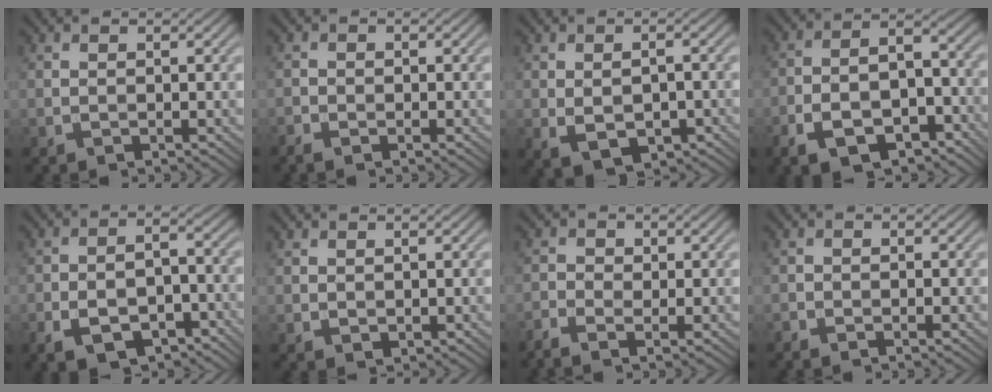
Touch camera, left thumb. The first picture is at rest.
{"total": 1.5, "force": [-1.2, 0.6, 0.8], "torque": [-0.017, -0.004, -0.026]}
{"total": 5.3, "force": [-1.5, 3.1, 3.9], "torque": [-0.072, -0.018, -0.016]}
{"total": 11.2, "force": [-6.5, 5.5, 7.3], "torque": [-0.132, -0.019, -0.111]}
{"total": 8.9, "force": [-5.0, 4.6, 5.7], "torque": [-0.097, -0.009, -0.079]}
{"total": 0.7, "force": [0.4, 0.4, 0.3], "torque": [-0.007, -0.004, 0.012]}
{"total": 2.5, "force": [-1.5, 1.2, 1.6], "torque": [-0.035, -0.002, -0.035]}
{"total": 1.2, "force": [-1.0, 0.4, 0.4], "torque": [-0.010, -0.004, -0.023]}